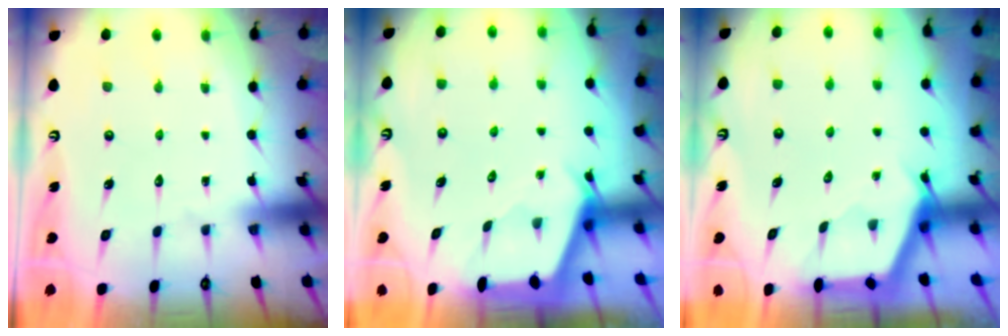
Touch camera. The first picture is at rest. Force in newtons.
{"total": 2.4, "press": 2.4, "slide": 0.2}
{"total": 2.9, "press": 2.8, "slide": 0.4}